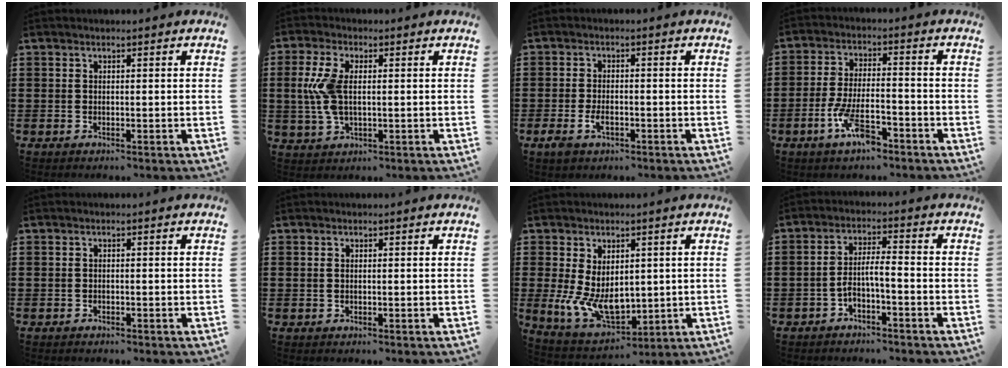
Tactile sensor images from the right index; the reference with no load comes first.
{"total": 7.4, "force": [0.5, 3.5, 6.4], "torque": [-0.160, -0.001, 0.000]}
{"total": 3.0, "force": [-1.2, 1.6, 2.3], "torque": [-0.054, -0.005, -0.025]}
{"total": 8.1, "force": [-4.2, 2.8, 6.4], "torque": [-0.137, -0.002, -0.077]}
{"total": 0.6, "force": [-0.5, 0.2, 0.0], "torque": [-0.002, 0.000, -0.011]}
{"total": 0.6, "force": [0.1, 0.3, 0.5], "torque": [-0.011, 0.002, 0.001]}
{"total": 8.1, "force": [-0.4, 5.4, 6.1], "torque": [-0.129, 0.007, -0.004]}
{"total": 4.1, "force": [-2.5, 0.8, 3.1], "torque": [-0.080, 0.001, -0.057]}